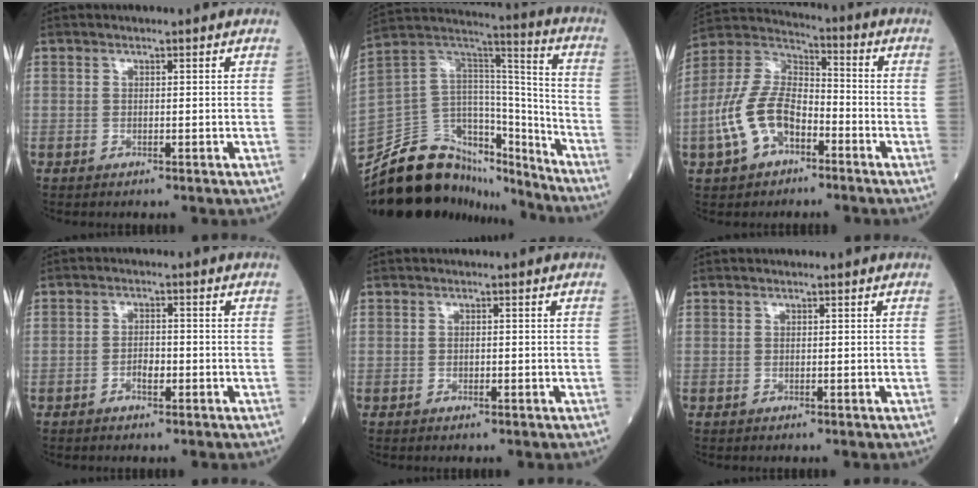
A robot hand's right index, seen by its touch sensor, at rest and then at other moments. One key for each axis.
{"total": 23.1, "fx": -20.0, "fy": 8.9, "fz": 7.2, "tx": -0.156, "ty": 0.061, "tz": -0.324}
{"total": 12.5, "fx": -5.0, "fy": 6.9, "fz": 9.2, "tx": -0.215, "ty": 0.020, "tz": -0.095}
{"total": 2.3, "fx": -1.1, "fy": 1.0, "fz": 1.7, "tx": -0.025, "ty": 0.005, "tz": -0.020}
{"total": 0.7, "fx": -0.3, "fy": 0.3, "fz": 0.5, "tx": -0.007, "ty": 0.001, "tz": -0.004}
{"total": 0.0}